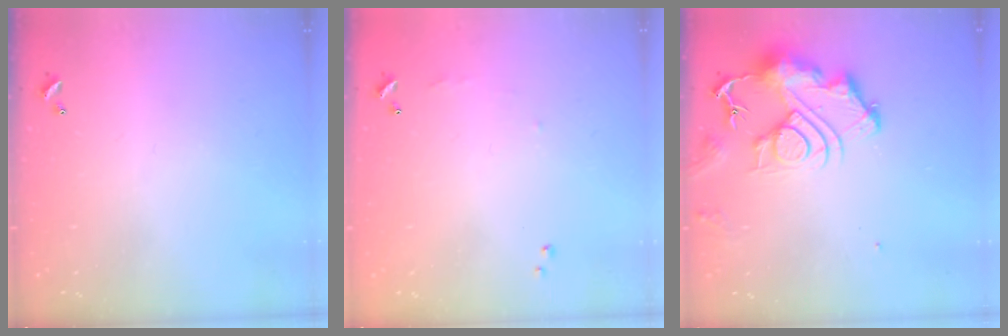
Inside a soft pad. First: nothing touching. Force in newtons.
{"total": 5.2, "press": 5.1, "slide": 0.6}
{"total": 12.2, "press": 12.1, "slide": 1.4}